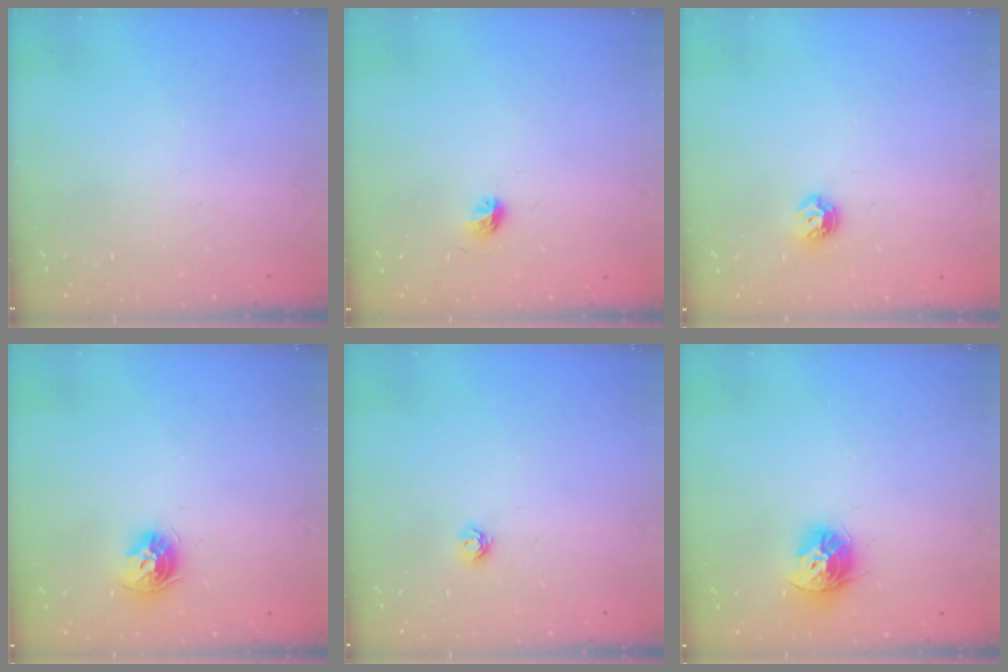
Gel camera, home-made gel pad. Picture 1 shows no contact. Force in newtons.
{"total": 4.2, "press": 3.9, "slide": 1.4}
{"total": 5.2, "press": 5.1, "slide": 0.8}
{"total": 8.9, "press": 8.8, "slide": 1.2}
{"total": 3.8, "press": 3.8, "slide": 0.5}
{"total": 11.1, "press": 11.0, "slide": 0.9}